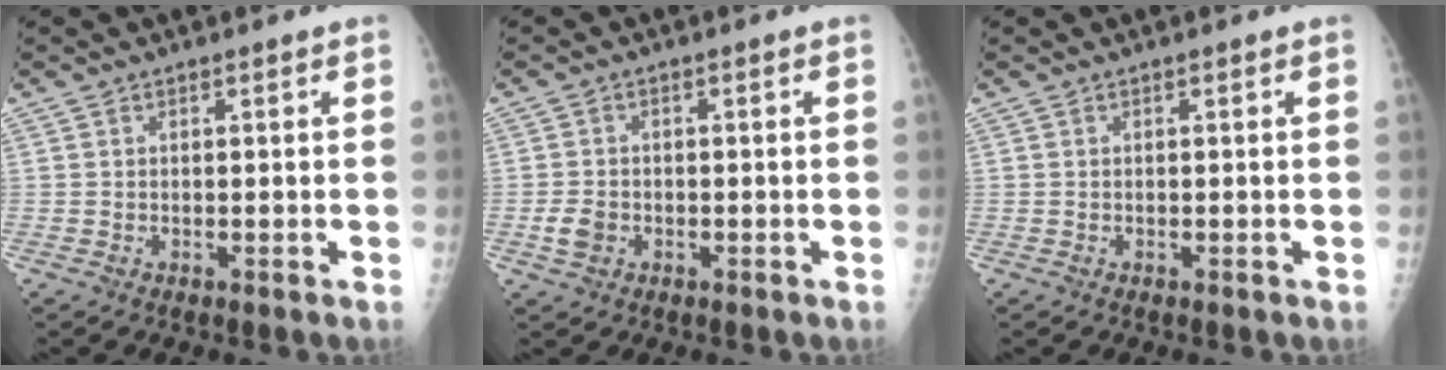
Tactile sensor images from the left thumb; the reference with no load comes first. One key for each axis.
{"total": 3.3, "fx": -1.0, "fy": 2.6, "fz": 1.8, "tx": -0.030, "ty": 0.004, "tz": -0.016}
{"total": 0.0}